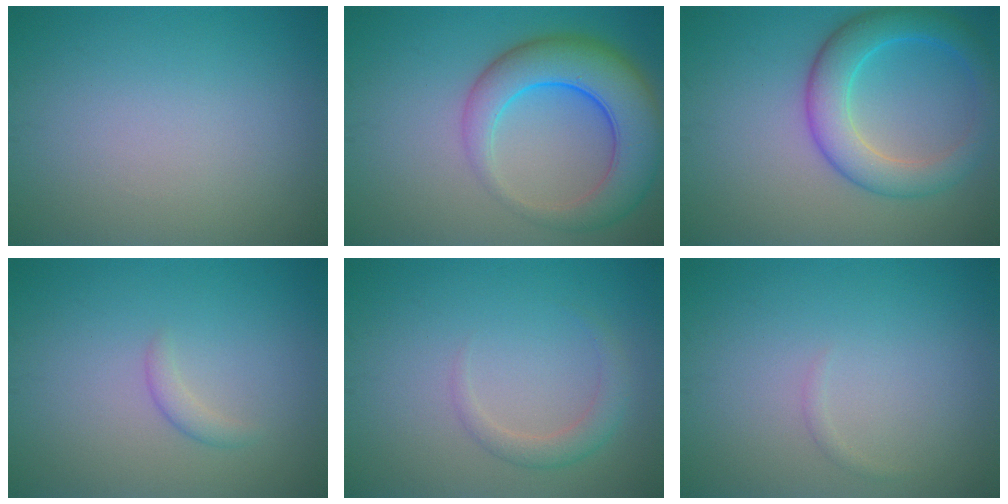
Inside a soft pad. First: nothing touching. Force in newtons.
{"total": 8.2, "press": 8.2, "slide": 0.3}
{"total": 5.7, "press": 5.7, "slide": 0.2}
{"total": 1.1, "press": 1.1, "slide": 0.0}
{"total": 1.9, "press": 1.9, "slide": 0.2}
{"total": 0.5, "press": 0.5, "slide": 0.0}